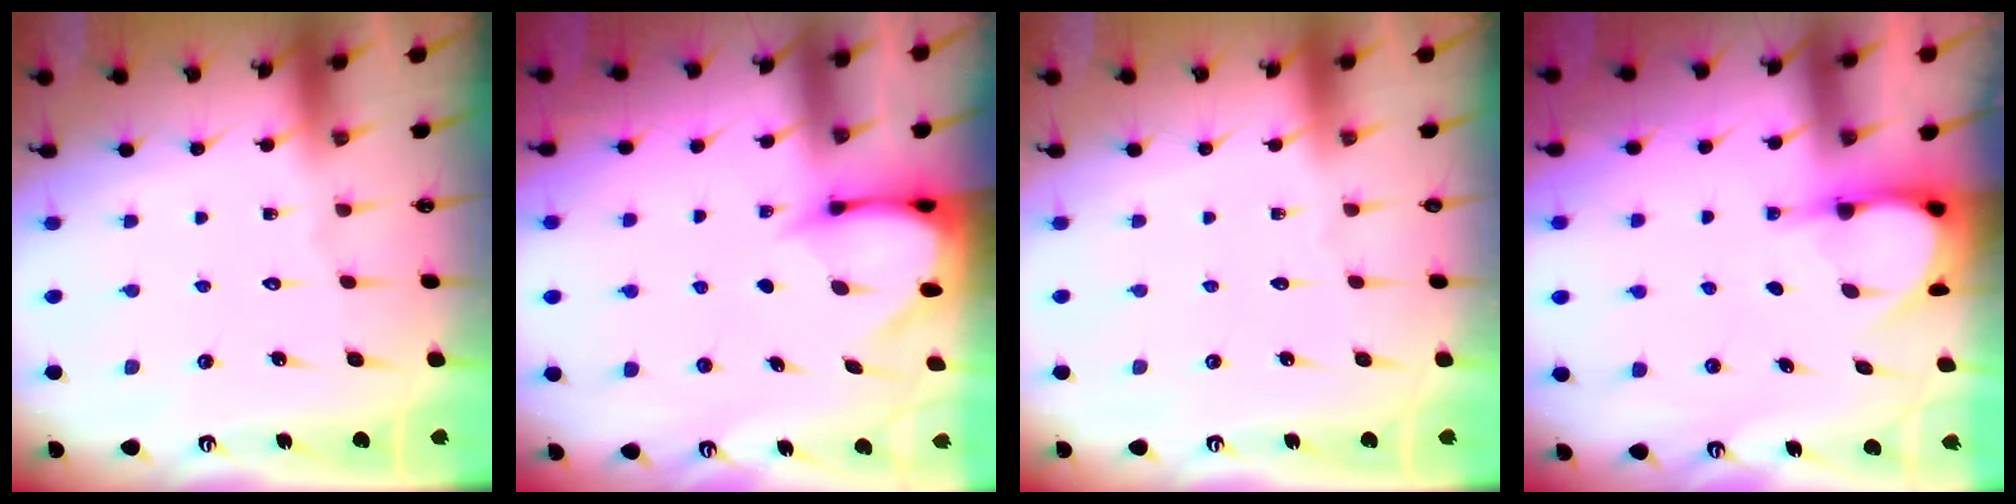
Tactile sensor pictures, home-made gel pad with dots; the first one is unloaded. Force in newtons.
{"total": 3.4, "press": 3.4, "slide": 0.3}
{"total": 0.0}
{"total": 4.2, "press": 4.2, "slide": 0.4}